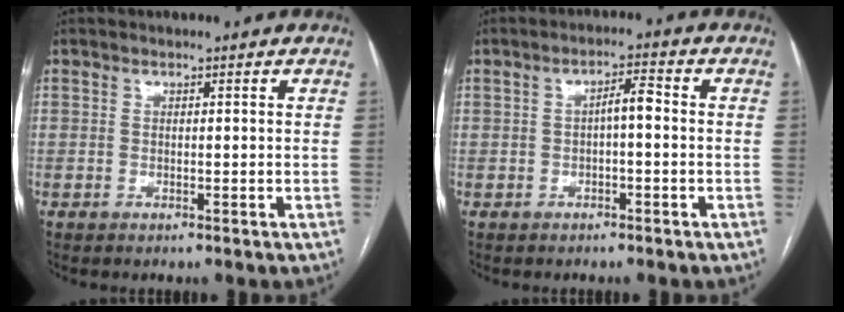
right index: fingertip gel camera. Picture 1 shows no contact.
{"total": 3.1, "force": [-0.3, 0.8, 2.9], "torque": [-0.048, 0.013, -0.004]}